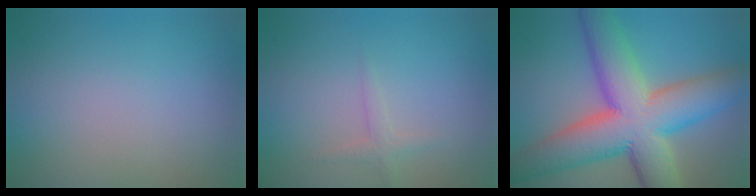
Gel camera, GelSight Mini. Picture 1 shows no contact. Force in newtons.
{"total": 1.1, "press": 1.1, "slide": 0.1}
{"total": 12.6, "press": 12.6, "slide": 0.3}